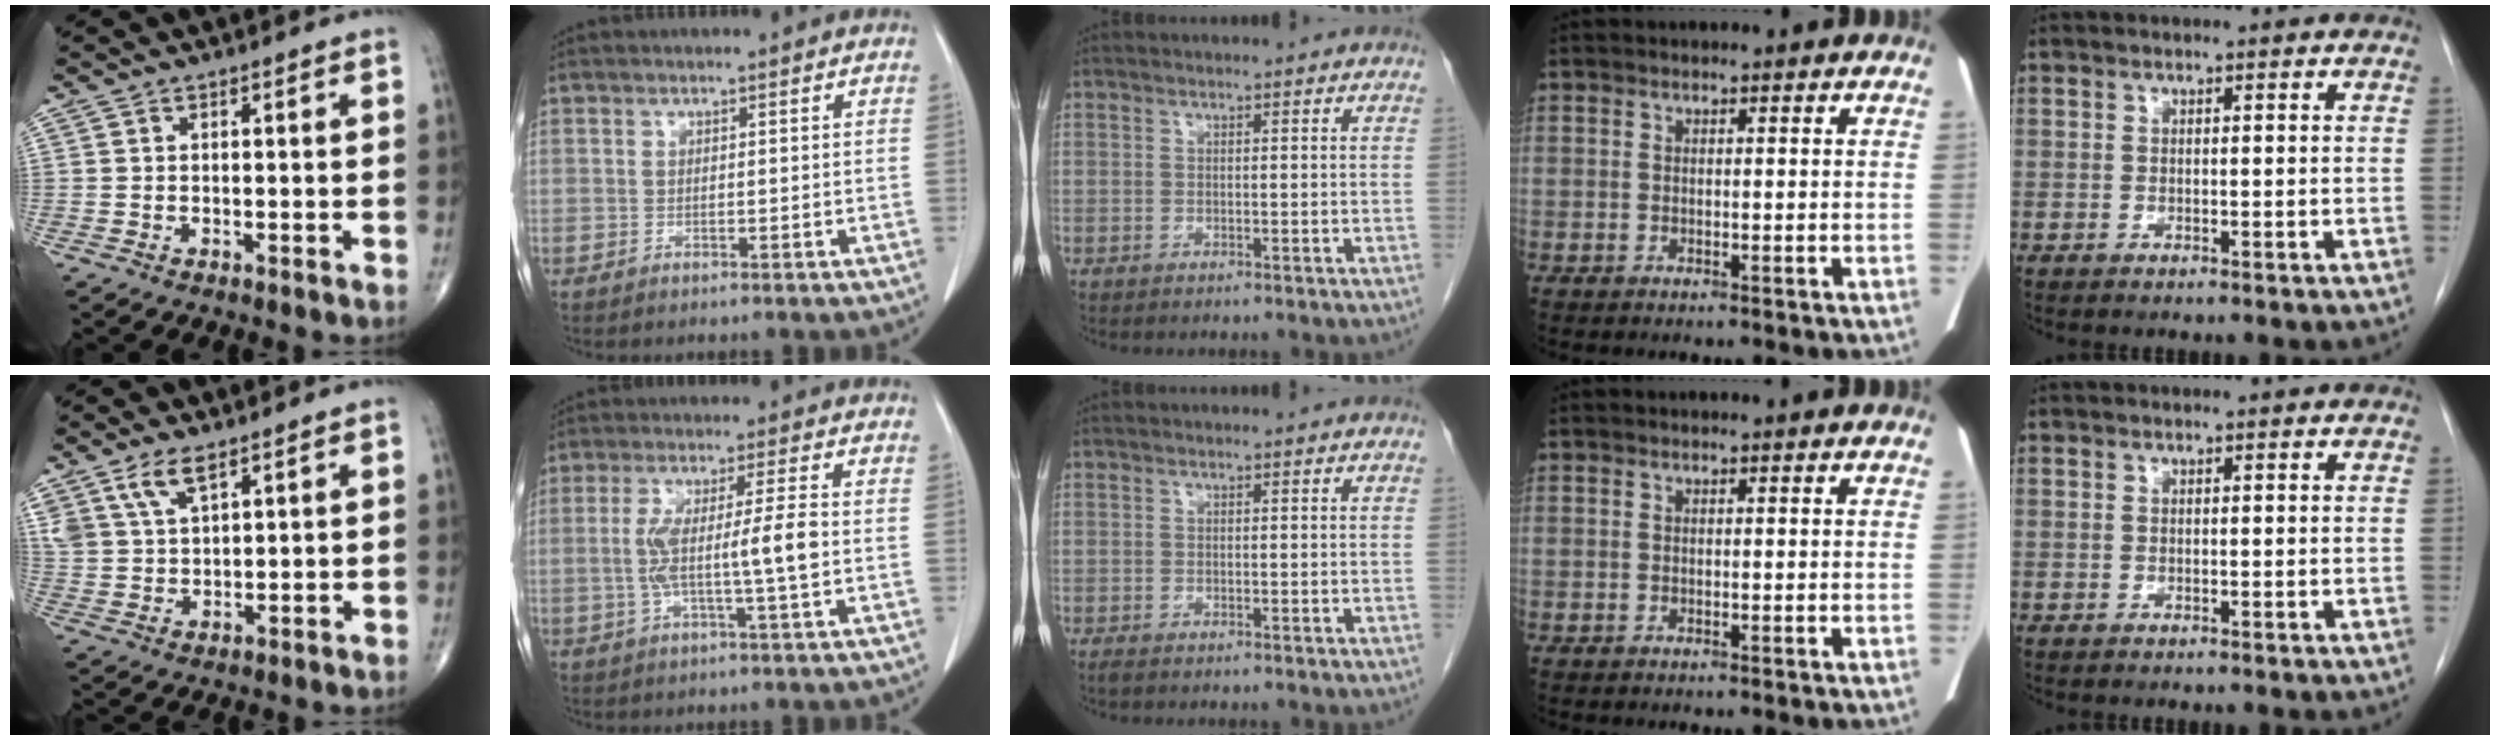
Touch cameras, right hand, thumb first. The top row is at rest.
{"thumb": {"total": 6.7, "force": [4.2, 2.9, 4.3], "torque": [-0.080, -0.014, 0.089]}, "index": {"total": 8.3, "force": [-0.7, 0.0, 8.3], "torque": [-0.158, 0.006, -0.013]}, "middle": {"total": 0.5, "force": [-0.4, 0.1, 0.3], "torque": [-0.011, -0.003, -0.008]}}